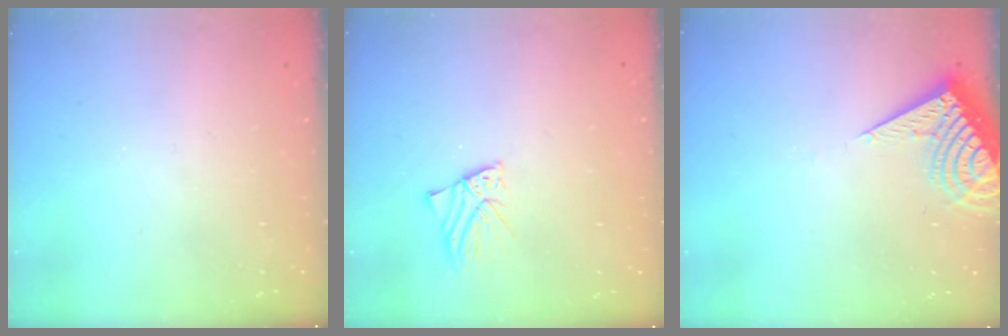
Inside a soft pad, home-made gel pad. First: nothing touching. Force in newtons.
{"total": 2.9, "press": 2.9, "slide": 0.2}
{"total": 9.6, "press": 9.6, "slide": 0.9}